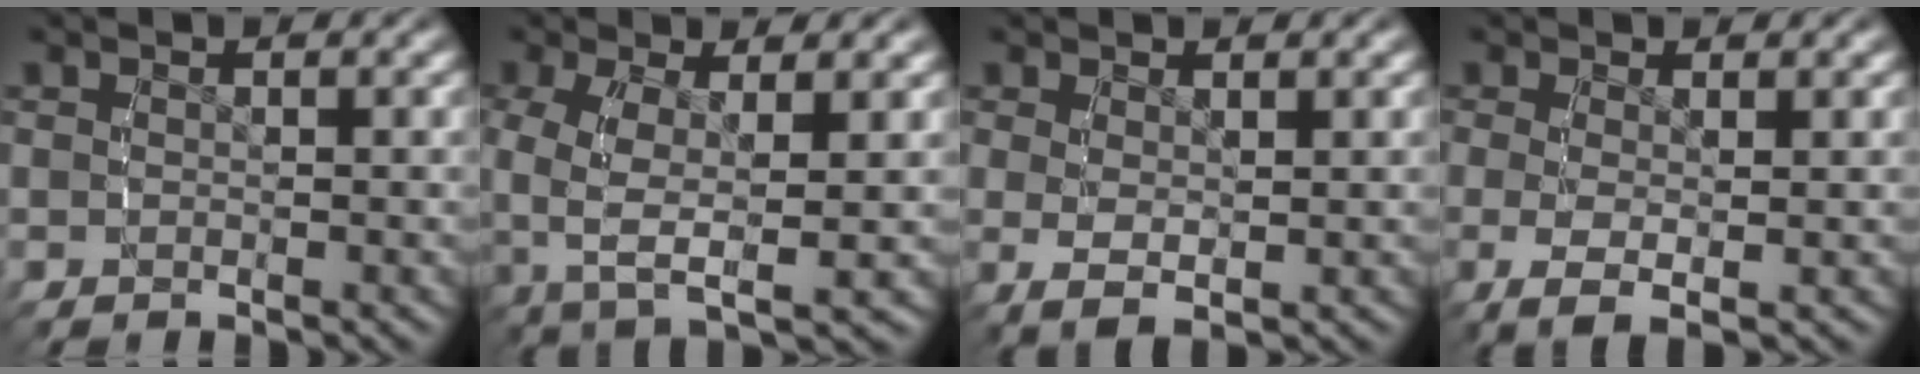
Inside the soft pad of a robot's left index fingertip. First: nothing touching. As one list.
[{"total": 7.2, "force": [-0.3, 4.7, 5.5], "torque": [-0.127, -0.021, -0.002]}, {"total": 2.4, "force": [0.3, 1.1, 2.1], "torque": [-0.042, -0.009, 0.012]}, {"total": 3.1, "force": [-0.7, 1.3, 2.8], "torque": [-0.064, -0.020, -0.002]}]